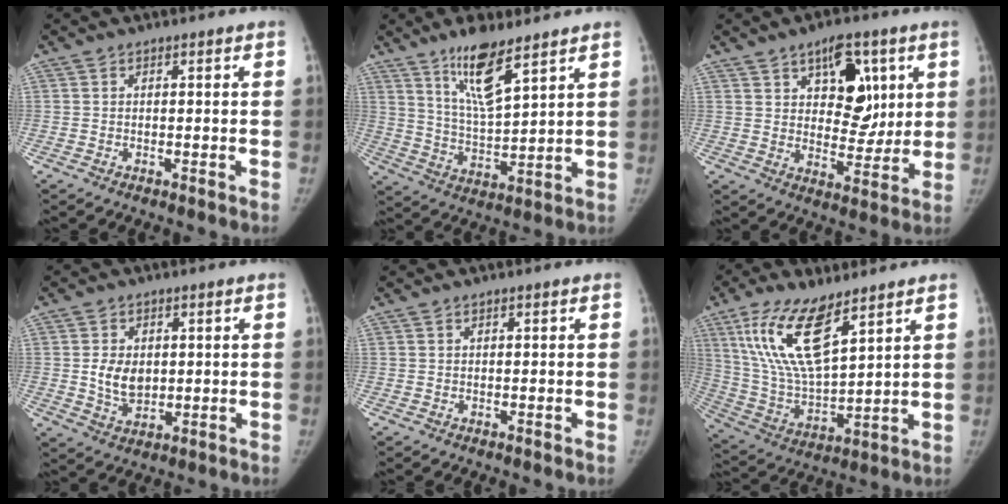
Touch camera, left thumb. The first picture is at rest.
{"total": 10.9, "force": [7.1, 2.6, 7.9], "torque": [-0.137, -0.047, 0.139]}
{"total": 12.6, "force": [5.2, 7.5, 8.7], "torque": [-0.080, -0.026, 0.082]}
{"total": 6.5, "force": [0.7, 4.6, 4.4], "torque": [-0.060, -0.010, 0.023]}
{"total": 0.0}
{"total": 16.9, "force": [9.2, 6.2, 12.8], "torque": [-0.239, -0.039, 0.187]}